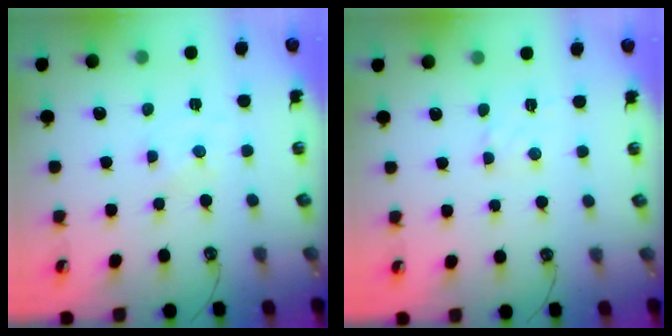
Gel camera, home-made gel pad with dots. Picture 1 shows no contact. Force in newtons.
{"total": 3.0, "press": 3.0, "slide": 0.5}